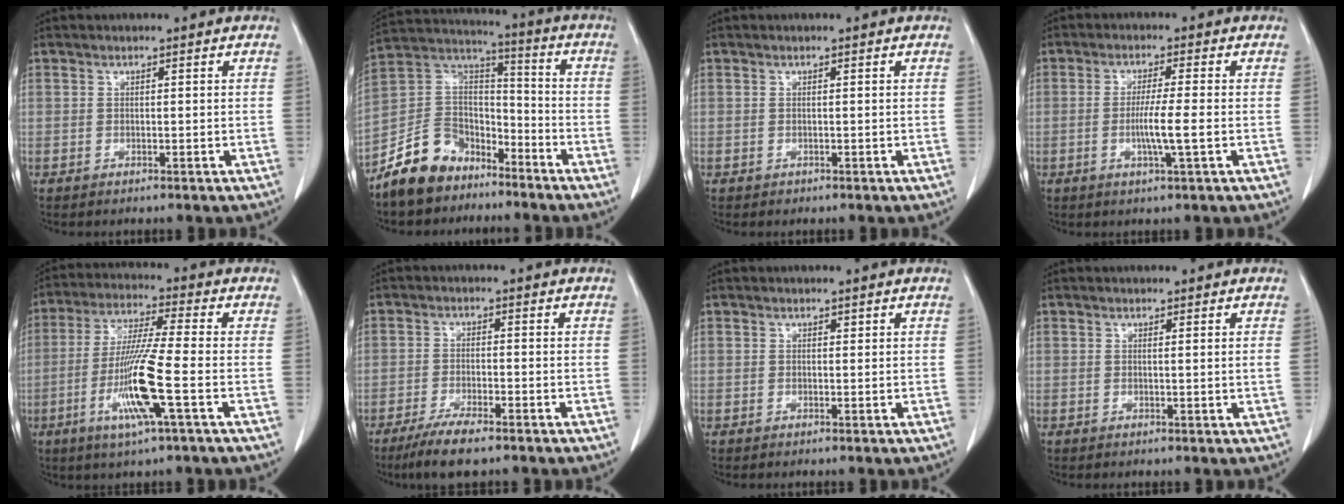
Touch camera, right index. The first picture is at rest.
{"total": 11.7, "force": [-8.5, 7.4, 3.3], "torque": [-0.082, 0.044, -0.159]}
{"total": 0.0}
{"total": 5.0, "force": [-0.9, -0.6, 4.9], "torque": [-0.089, -0.008, -0.017]}
{"total": 11.7, "force": [-3.6, -0.4, 11.1], "torque": [-0.223, -0.015, -0.071]}
{"total": 6.4, "force": [-4.6, 0.9, 4.3], "torque": [-0.079, -0.014, -0.078]}
{"total": 0.0}
{"total": 0.9, "force": [0.4, -0.3, 0.8], "torque": [-0.017, -0.004, 0.005]}